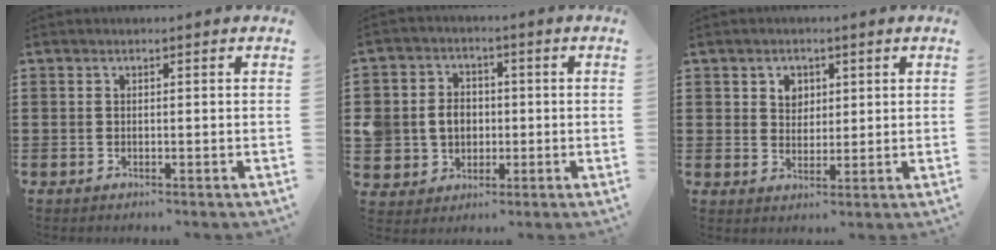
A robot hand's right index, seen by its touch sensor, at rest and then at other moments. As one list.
[{"total": 6.0, "force": [-0.3, 5.6, 2.1], "torque": [-0.066, 0.018, -0.006]}, {"total": 2.8, "force": [1.4, 2.3, 0.8], "torque": [-0.026, 0.010, 0.023]}]